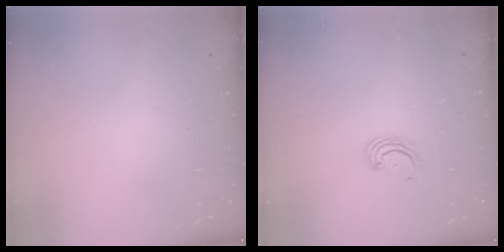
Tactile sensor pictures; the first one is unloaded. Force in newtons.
{"total": 2.7, "press": 2.7, "slide": 0.7}